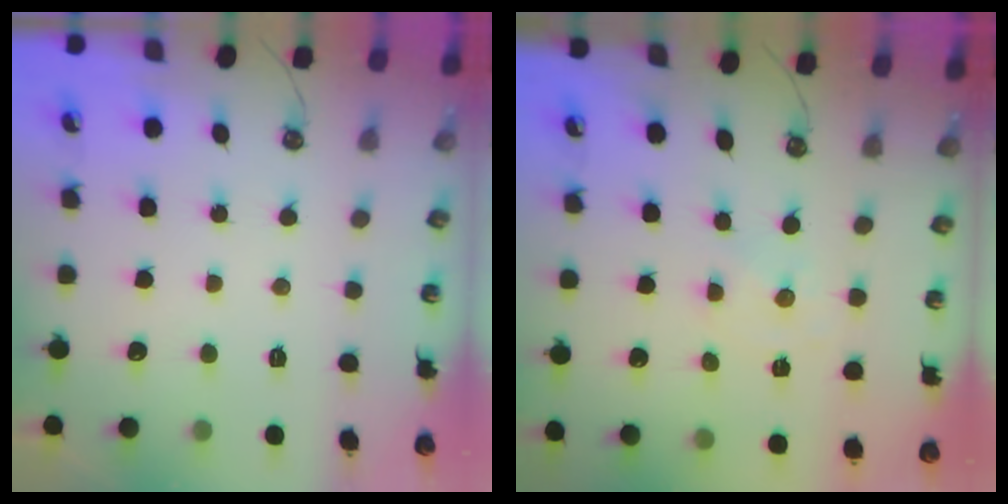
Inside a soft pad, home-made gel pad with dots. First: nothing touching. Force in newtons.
{"total": 0.0}